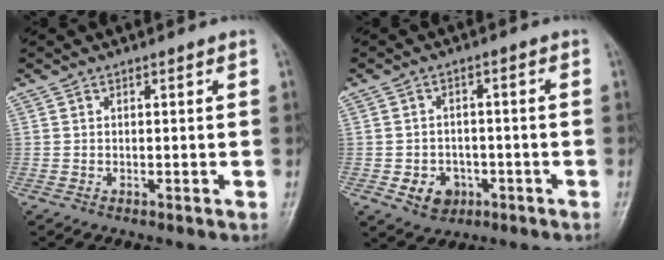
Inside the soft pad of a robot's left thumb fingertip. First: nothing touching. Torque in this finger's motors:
{"motor_torque": [-0.04, 0.06, -0.05, 0.11, 0.00]}